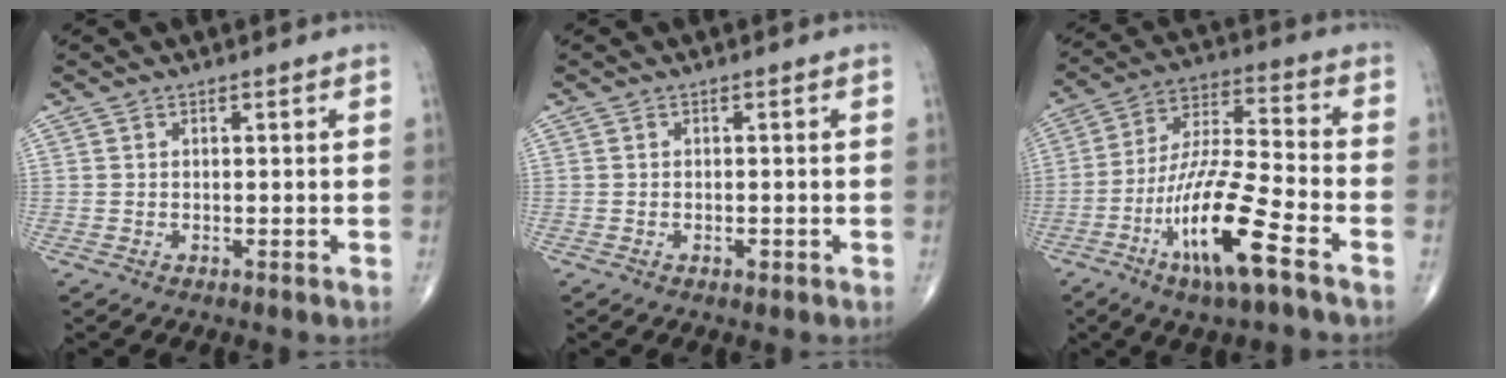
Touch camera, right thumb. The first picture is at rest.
{"total": 1.0, "force": [-0.5, 0.4, 0.8], "torque": [-0.014, 0.002, -0.008]}
{"total": 16.8, "force": [-8.2, 2.9, 14.4], "torque": [-0.291, 0.036, -0.149]}